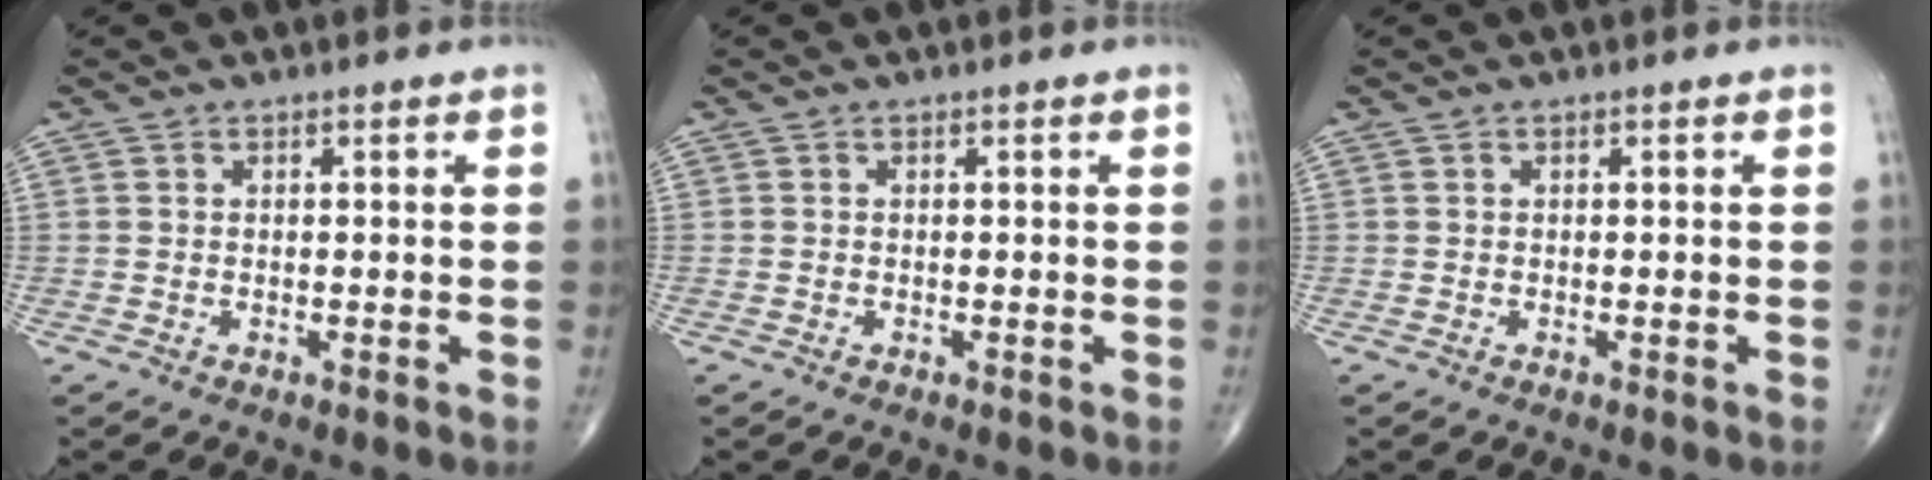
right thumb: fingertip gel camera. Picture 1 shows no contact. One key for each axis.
{"total": 0.0}
{"total": 0.0}